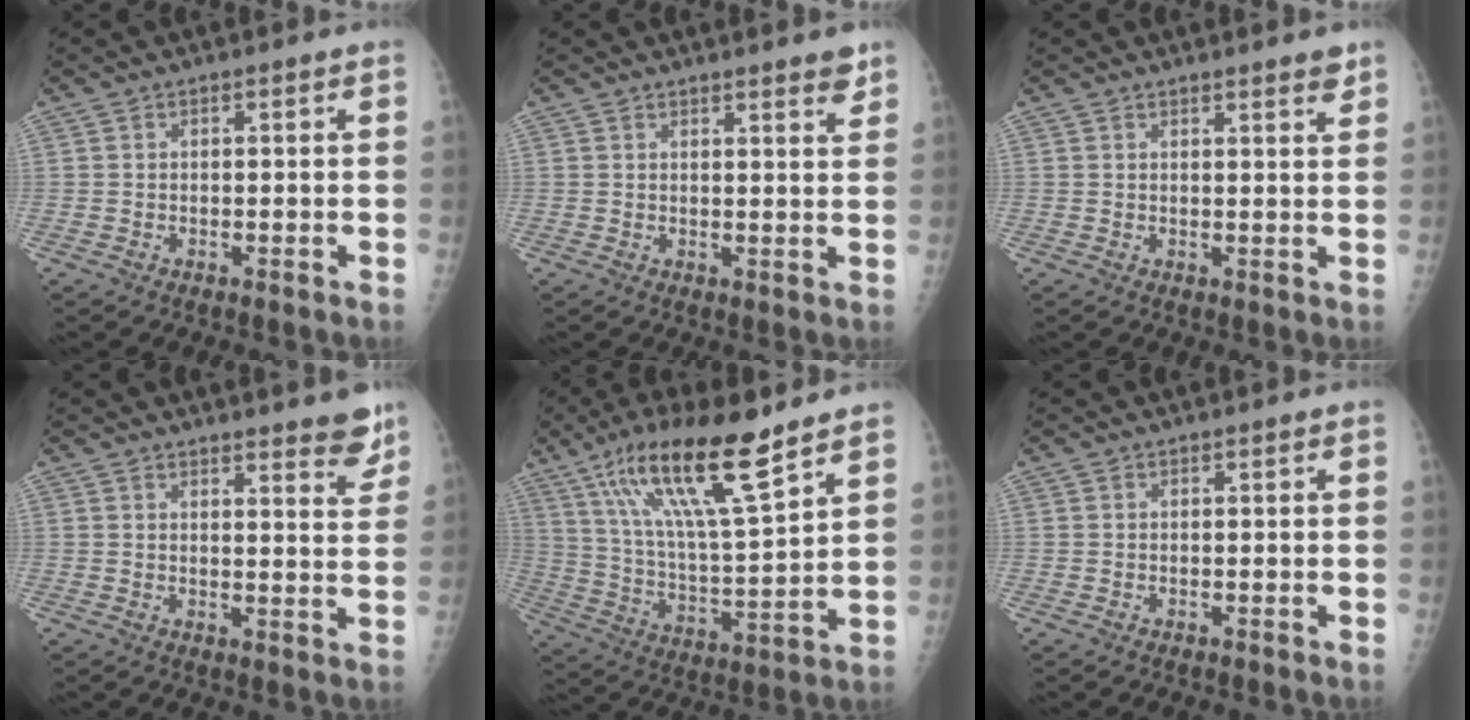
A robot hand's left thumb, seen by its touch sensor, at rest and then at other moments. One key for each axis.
{"total": 3.1, "fx": 2.5, "fy": 0.4, "fz": 1.8, "tx": -0.015, "ty": -0.016, "tz": 0.032}
{"total": 2.5, "fx": 2.0, "fy": 0.3, "fz": 1.3, "tx": -0.012, "ty": -0.013, "tz": 0.026}
{"total": 6.5, "fx": 5.4, "fy": 1.3, "fz": 3.3, "tx": -0.021, "ty": -0.035, "tz": 0.058}
{"total": 19.5, "fx": 12.6, "fy": 3.3, "fz": 14.5, "tx": -0.251, "ty": -0.049, "tz": 0.234}
{"total": 0.0}